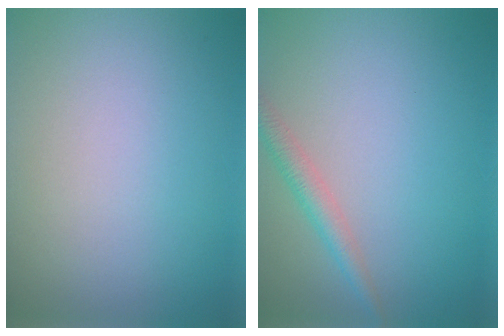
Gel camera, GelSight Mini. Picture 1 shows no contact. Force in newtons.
{"total": 2.1, "press": 2.1, "slide": 0.0}